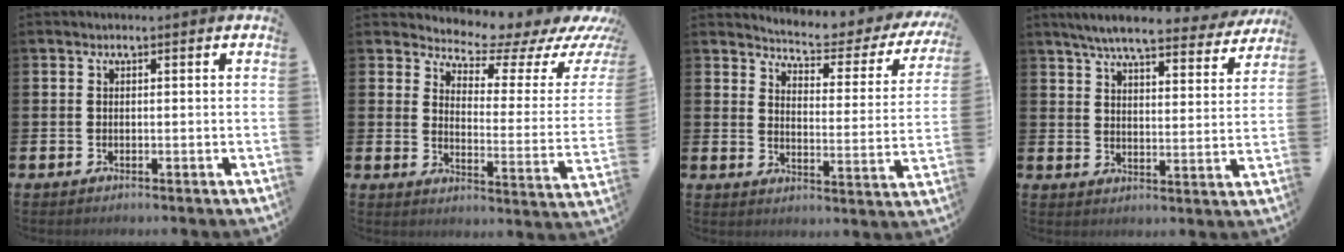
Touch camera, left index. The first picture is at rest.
{"total": 5.8, "force": [5.5, 1.4, 1.5], "torque": [-0.035, -0.055, 0.085]}
{"total": 4.3, "force": [4.2, 0.6, 1.1], "torque": [-0.038, -0.042, 0.061]}
{"total": 7.0, "force": [6.4, 0.9, 2.7], "torque": [-0.061, -0.037, 0.108]}